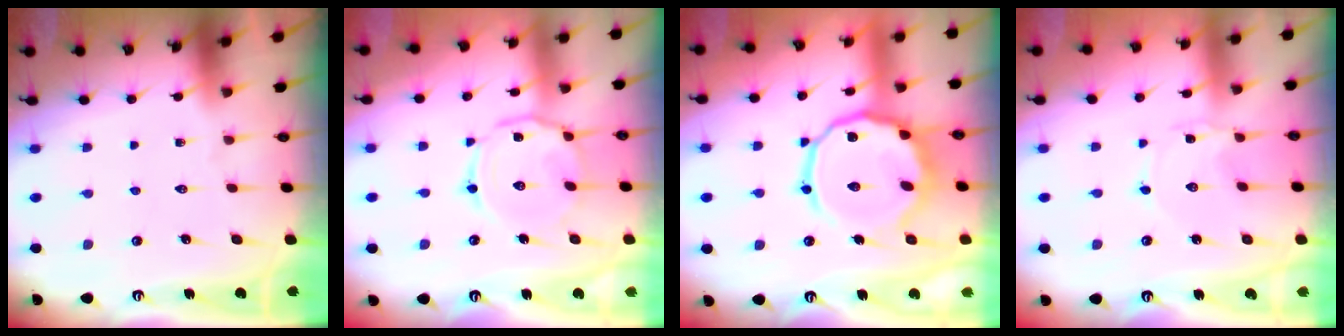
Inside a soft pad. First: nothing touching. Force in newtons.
{"total": 9.5, "press": 9.5, "slide": 0.7}
{"total": 15.2, "press": 15.1, "slide": 1.5}
{"total": 0.7, "press": 0.7, "slide": 0.1}